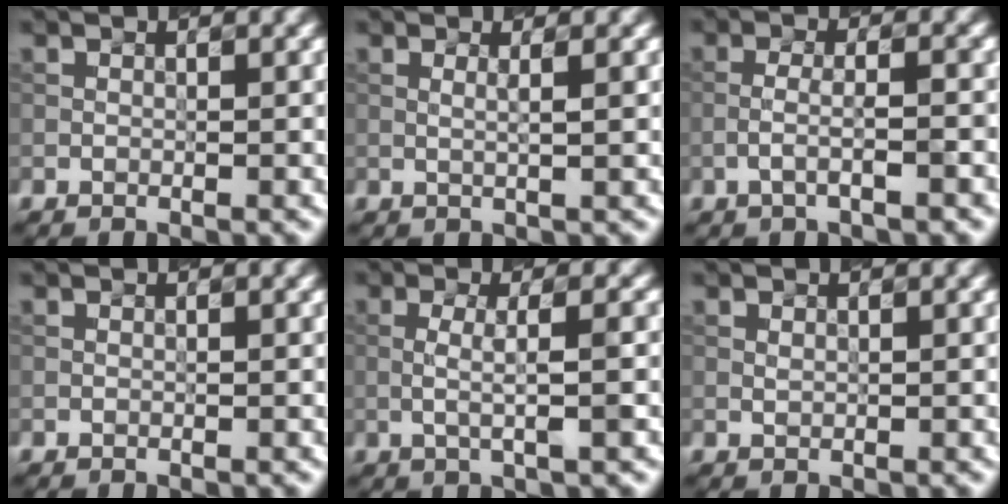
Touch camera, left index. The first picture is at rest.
{"total": 1.2, "force": [0.2, 0.2, 1.1], "torque": [-0.023, 0.008, 0.002]}
{"total": 2.2, "force": [-1.2, 0.2, 1.8], "torque": [-0.037, 0.015, -0.021]}
{"total": 0.0}
{"total": 2.7, "force": [-0.2, 0.4, 2.6], "torque": [-0.048, 0.001, 0.003]}
{"total": 0.0}